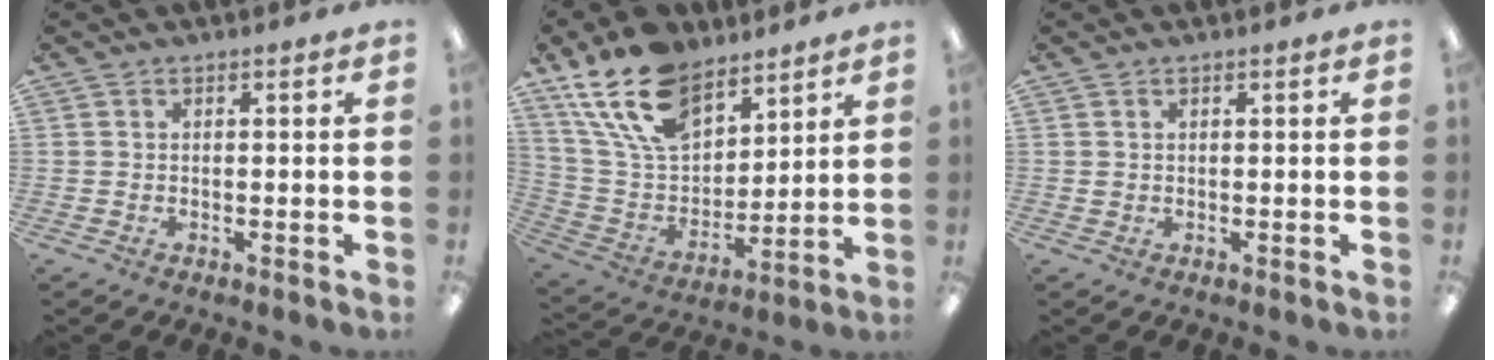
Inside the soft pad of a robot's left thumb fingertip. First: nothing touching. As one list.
[{"total": 19.2, "force": [12.7, 10.5, 9.9], "torque": [-0.205, -0.056, 0.234]}, {"total": 0.7, "force": [0.3, 0.6, 0.2], "torque": [-0.005, 0.004, 0.005]}]